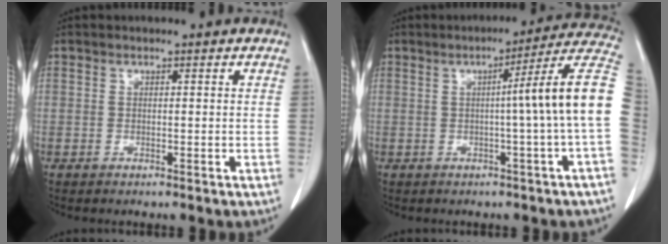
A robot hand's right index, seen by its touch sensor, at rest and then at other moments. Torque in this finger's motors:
{"motor_torque": [0.76, -0.20, 0.46, 0.11]}